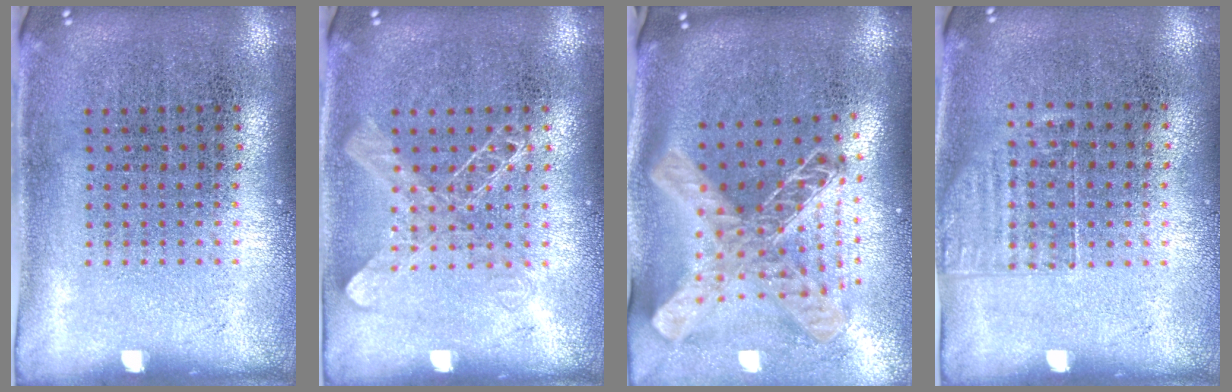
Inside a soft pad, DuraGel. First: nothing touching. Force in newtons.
{"total": 1.7, "press": 1.7, "slide": 0.4}
{"total": 2.5, "press": 1.8, "slide": 1.8}
{"total": 1.2, "press": 0.9, "slide": 0.7}